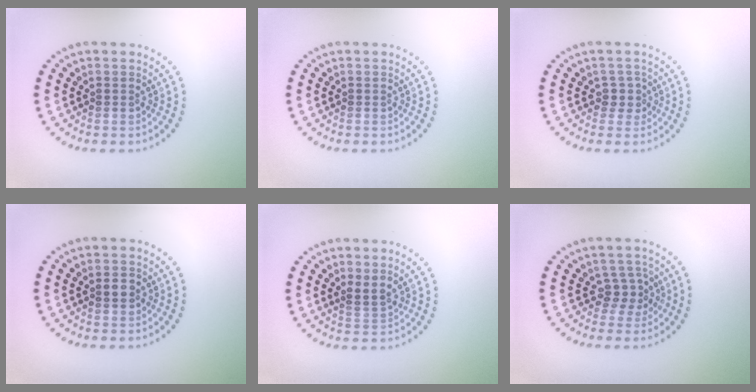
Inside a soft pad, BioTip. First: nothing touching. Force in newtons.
{"total": 0.0}
{"total": 1.5, "press": 1.1, "slide": 1.0}
{"total": 1.1, "press": 1.0, "slide": 0.3}
{"total": 1.3, "press": 1.0, "slide": 0.9}
{"total": 2.0, "press": 1.5, "slide": 1.3}